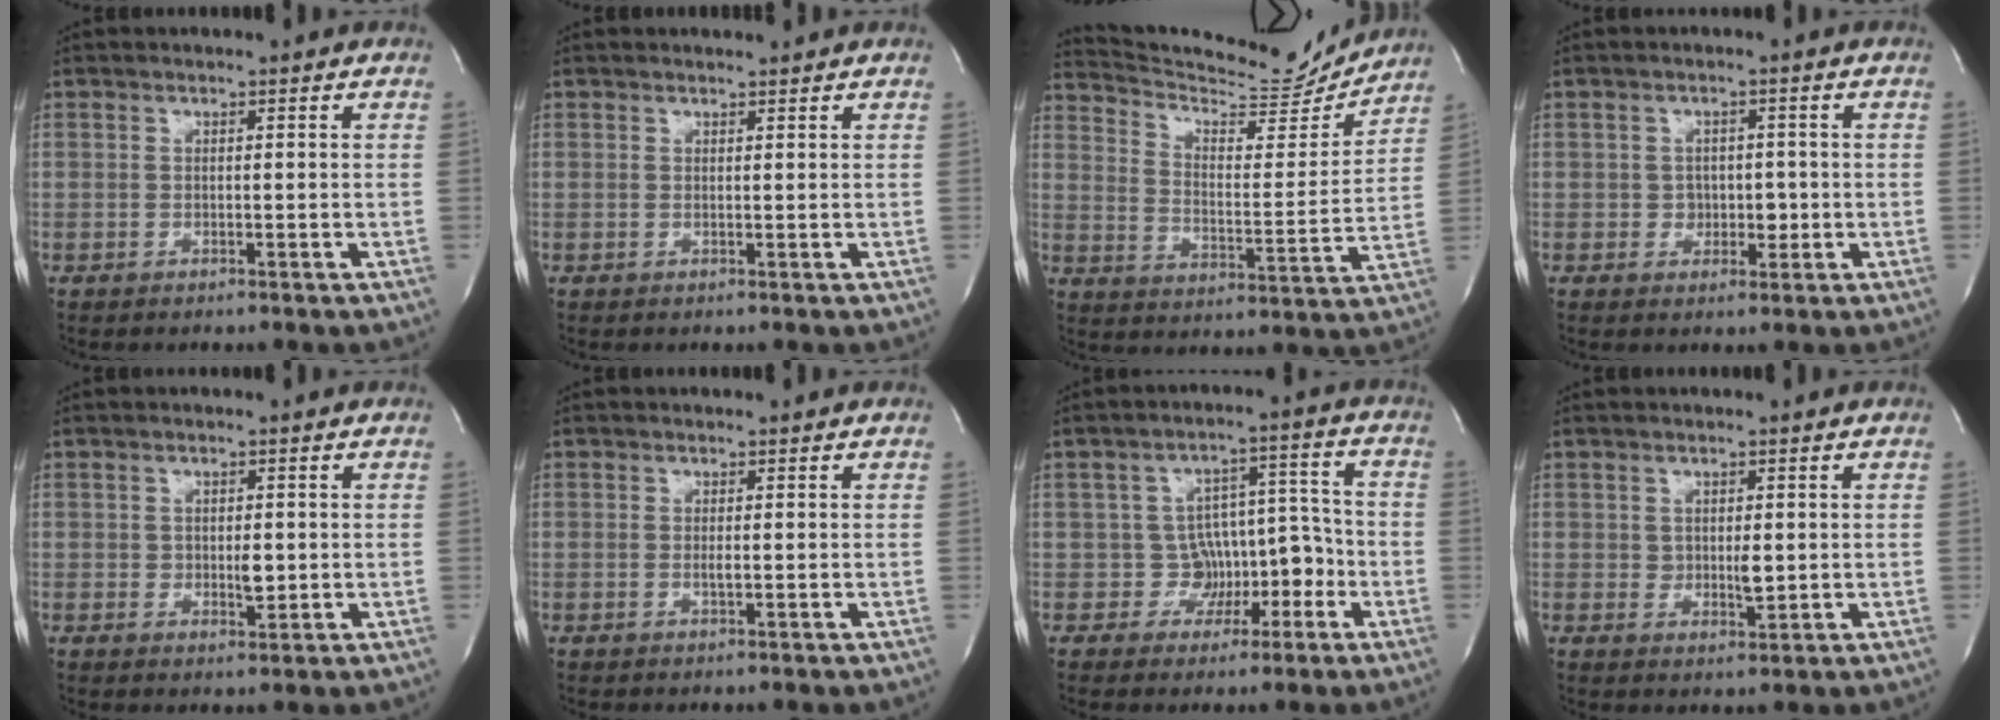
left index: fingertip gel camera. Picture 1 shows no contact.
{"total": 1.4, "force": [1.3, 0.0, 0.2], "torque": [-0.005, 0.005, 0.020]}
{"total": 16.7, "force": [16.2, 1.5, 3.3], "torque": [-0.058, -0.039, 0.239]}
{"total": 2.7, "force": [-0.6, 2.3, 1.2], "torque": [-0.009, 0.004, -0.005]}
{"total": 2.2, "force": [-0.3, 1.3, 1.8], "torque": [-0.023, -0.003, 0.000]}
{"total": 0.7, "force": [-0.2, 0.1, 0.6], "torque": [-0.017, 0.000, -0.003]}
{"total": 6.3, "force": [-2.5, 5.5, 1.6], "torque": [0.011, 0.038, -0.030]}
{"total": 2.4, "force": [0.1, 1.3, 2.0], "torque": [-0.028, -0.007, 0.006]}